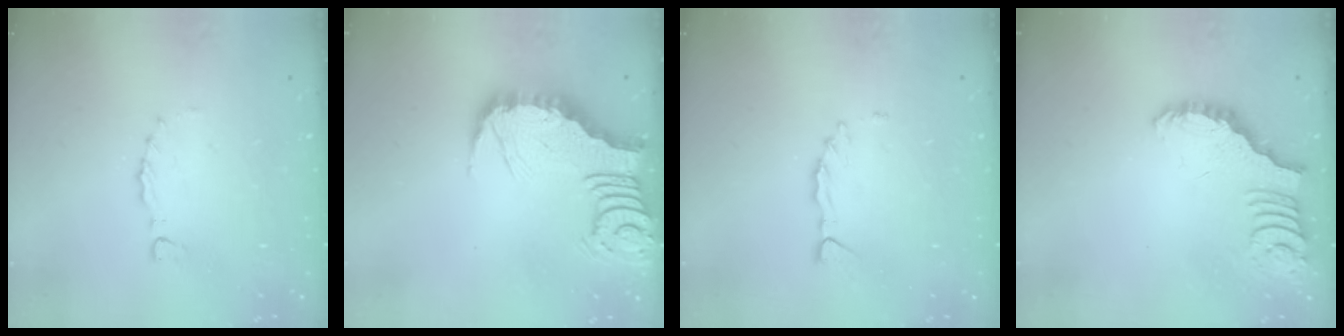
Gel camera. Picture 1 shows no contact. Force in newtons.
{"total": 5.6, "press": 5.5, "slide": 0.7}
{"total": 1.5, "press": 1.5, "slide": 0.2}
{"total": 2.5, "press": 2.5, "slide": 0.5}